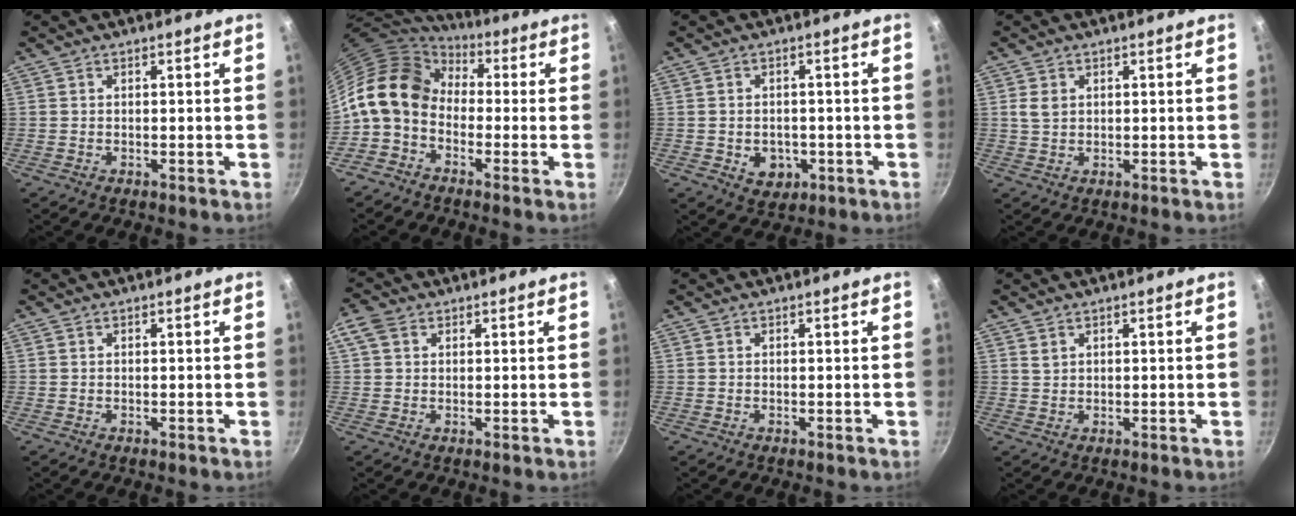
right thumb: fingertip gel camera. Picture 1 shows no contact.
{"total": 13.4, "force": [-0.1, 10.2, 8.7], "torque": [-0.134, 0.037, -0.026]}
{"total": 5.5, "force": [-1.5, 4.4, 3.0], "torque": [-0.028, 0.008, -0.008]}
{"total": 2.7, "force": [0.8, 2.0, 1.6], "torque": [-0.027, -0.001, 0.016]}
{"total": 0.0}
{"total": 4.1, "force": [1.5, 3.0, 2.3], "torque": [-0.043, 0.006, 0.023]}
{"total": 0.0}
{"total": 1.2, "force": [0.8, 0.7, 0.5], "torque": [-0.007, -0.001, 0.016]}